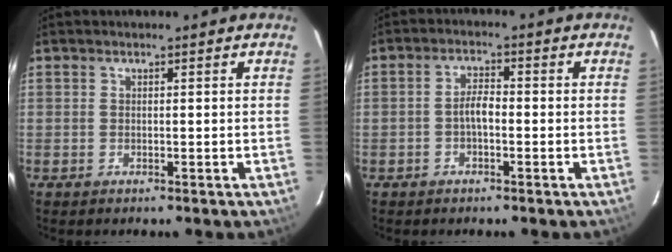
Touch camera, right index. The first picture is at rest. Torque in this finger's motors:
{"motor_torque": [0.09, -0.05, 0.10, 0.06]}